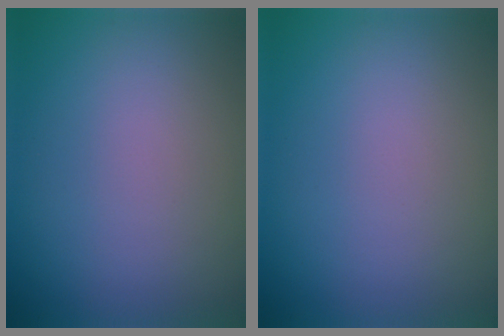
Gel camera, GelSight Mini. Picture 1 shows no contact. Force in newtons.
{"total": 0.0}